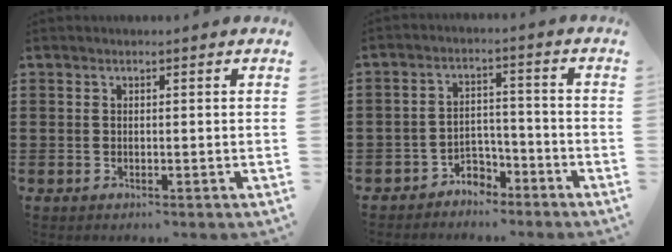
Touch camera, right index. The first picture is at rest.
{"total": 3.9, "force": [-3.5, 1.7, 0.4], "torque": [-0.016, 0.009, -0.072]}